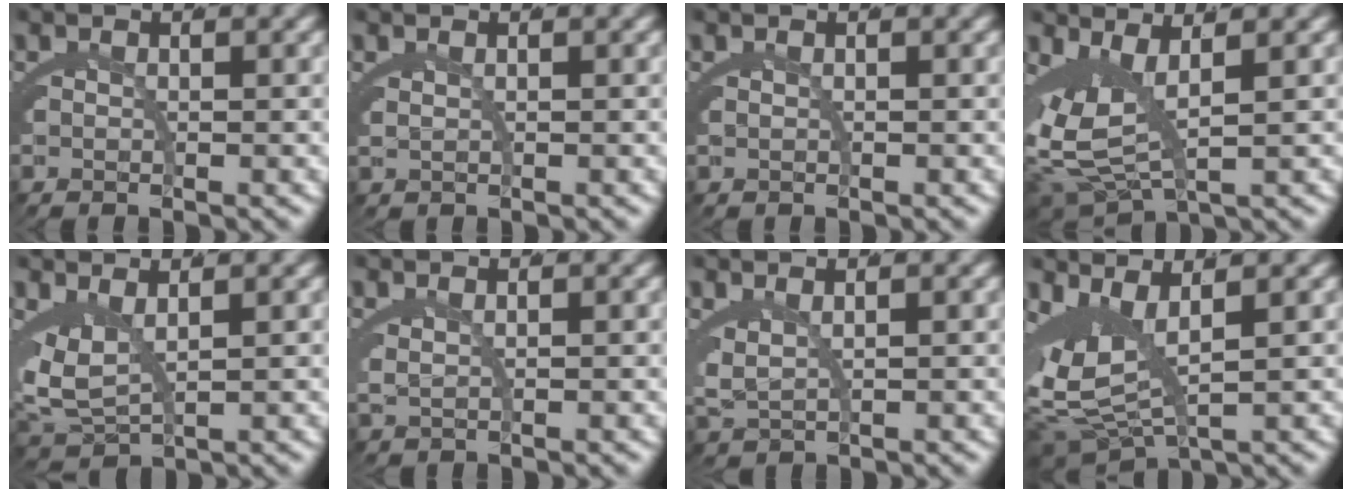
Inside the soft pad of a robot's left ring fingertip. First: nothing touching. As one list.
[{"total": 1.0, "force": [0.7, -0.6, 0.3], "torque": [-0.003, -0.003, 0.021]}, {"total": 0.0}, {"total": 8.2, "force": [0.9, 5.7, 5.8], "torque": [-0.142, -0.024, 0.024]}, {"total": 5.8, "force": [0.9, 4.5, 3.5], "torque": [-0.101, -0.023, 0.027]}, {"total": 1.3, "force": [1.0, -0.1, 0.8], "torque": [-0.016, -0.005, 0.028]}, {"total": 2.2, "force": [1.0, 1.1, 1.6], "torque": [-0.054, -0.020, 0.037]}, {"total": 8.4, "force": [0.9, 6.0, 5.9], "torque": [-0.141, -0.021, 0.021]}]